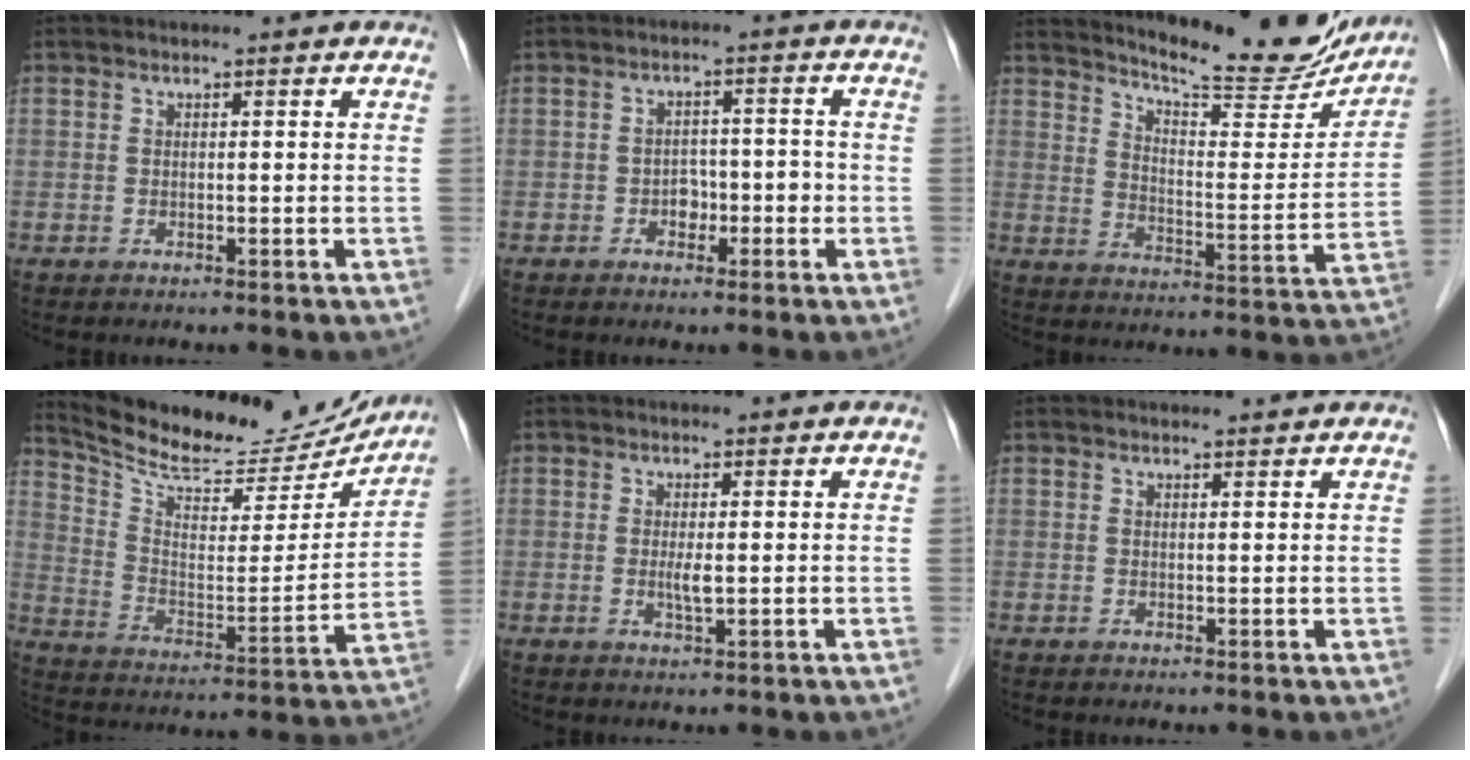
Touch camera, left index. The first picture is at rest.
{"total": 3.2, "force": [-1.4, 2.2, 1.9], "torque": [-0.024, 0.014, -0.022]}
{"total": 18.2, "force": [17.0, 2.3, 6.1], "torque": [-0.092, -0.050, 0.223]}
{"total": 19.9, "force": [18.7, 5.0, 4.9], "torque": [-0.085, -0.029, 0.278]}
{"total": 1.7, "force": [0.0, 0.2, 1.7], "torque": [-0.037, -0.004, 0.002]}
{"total": 1.8, "force": [1.8, 0.2, 0.1], "torque": [-0.009, 0.003, 0.024]}